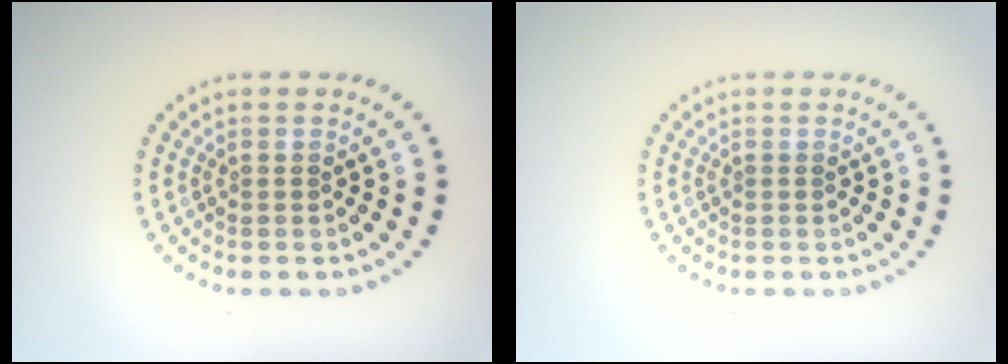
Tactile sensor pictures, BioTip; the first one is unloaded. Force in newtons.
{"total": 0.0}